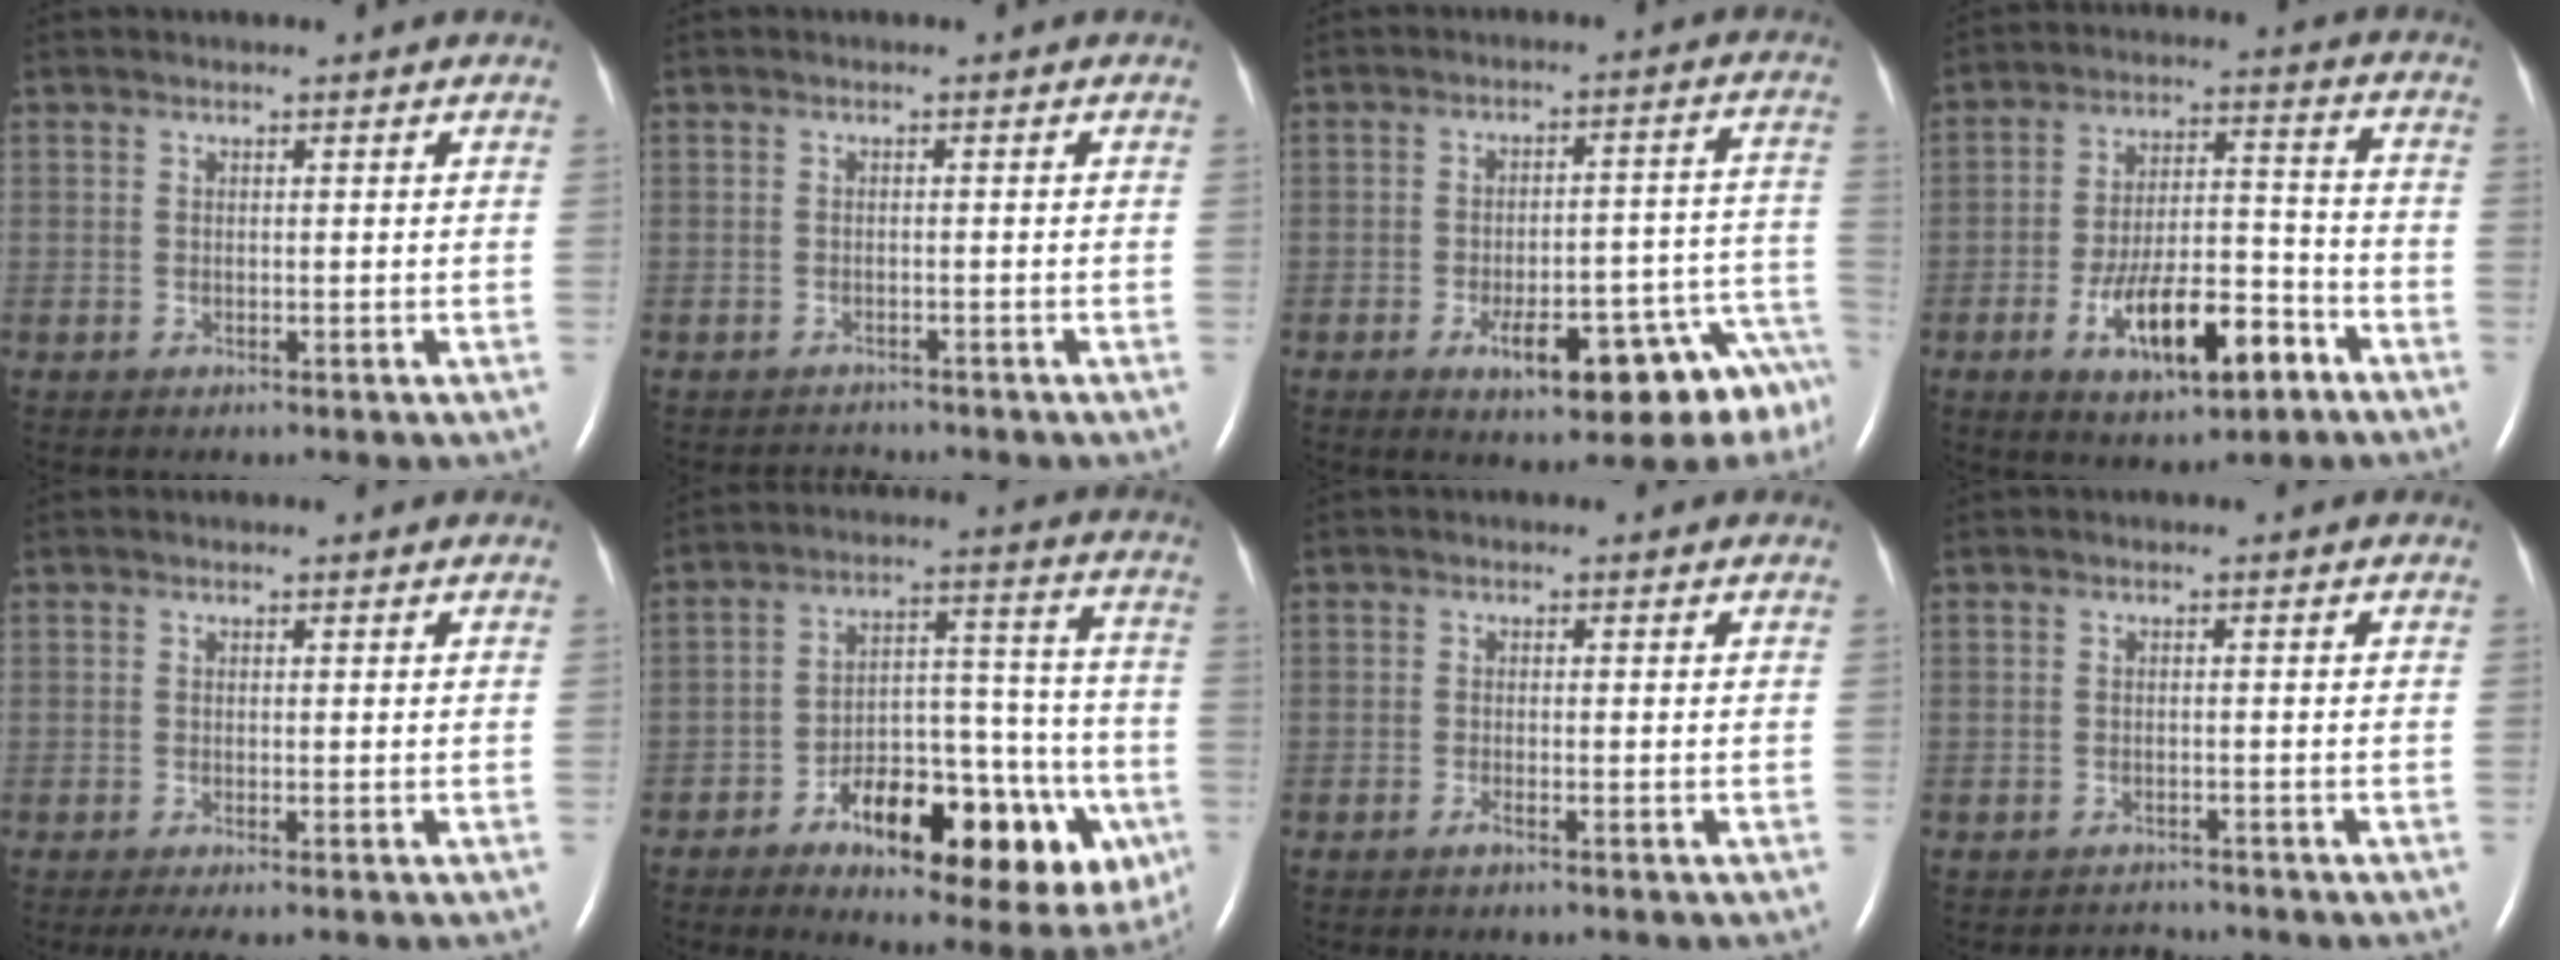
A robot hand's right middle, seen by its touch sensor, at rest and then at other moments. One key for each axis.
{"total": 1.6, "fx": -1.5, "fy": 0.5, "fz": -0.3, "tx": 0.000, "ty": -0.006, "tz": -0.019}
{"total": 15.3, "fx": -9.4, "fy": 3.4, "fz": 11.5, "tx": -0.075, "ty": 0.044, "tz": -0.122}
{"total": 12.9, "fx": -6.3, "fy": 4.4, "fz": 10.4, "tx": -0.180, "ty": 0.012, "tz": -0.094}
{"total": 1.5, "fx": -0.9, "fy": 0.1, "fz": 1.2, "tx": -0.027, "ty": -0.008, "tz": -0.016}
{"total": 21.3, "fx": -9.6, "fy": 8.1, "fz": 17.2, "tx": -0.182, "ty": 0.035, "tz": -0.124}
{"total": 0.9, "fx": -0.7, "fy": 0.0, "fz": 0.6, "tx": -0.016, "ty": -0.001, "tz": -0.012}
{"total": 1.7, "fx": -1.6, "fy": 0.2, "fz": -0.6, "tx": 0.004, "ty": -0.008, "tz": -0.021}